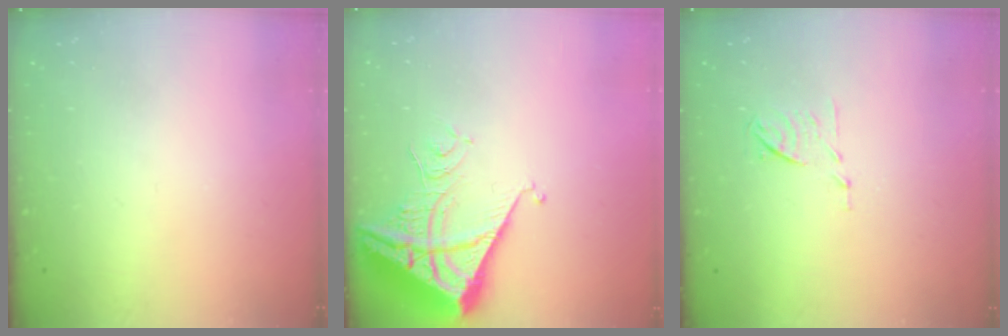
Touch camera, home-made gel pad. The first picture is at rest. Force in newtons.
{"total": 9.1, "press": 9.1, "slide": 1.0}
{"total": 6.3, "press": 6.2, "slide": 1.0}